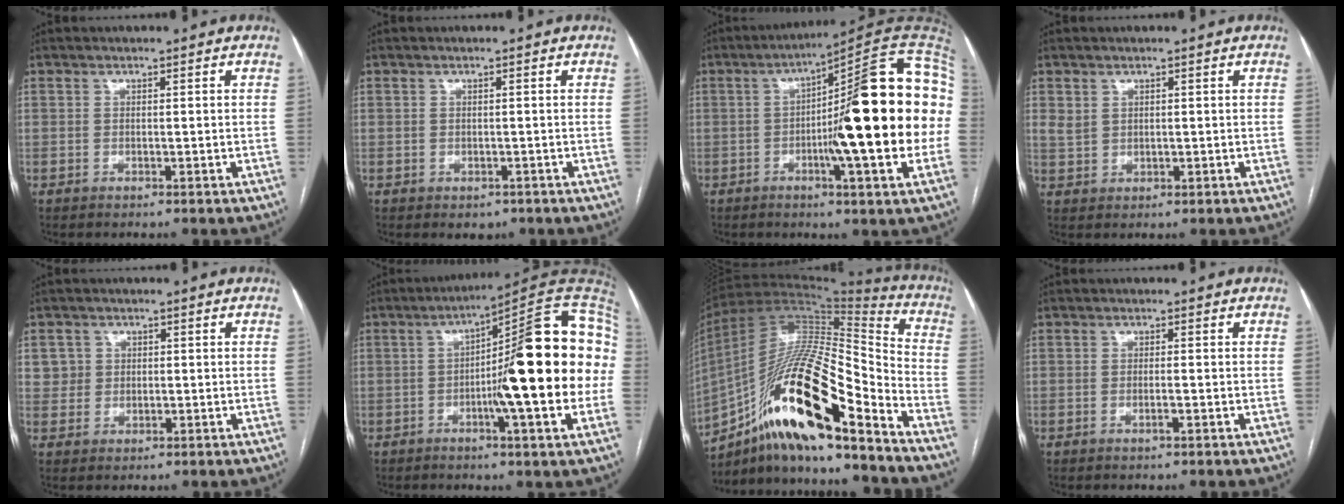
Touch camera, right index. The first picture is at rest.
{"total": 1.8, "force": [-0.9, 1.4, 0.6], "torque": [-0.005, 0.002, -0.003]}
{"total": 21.9, "force": [-1.3, 0.5, 21.8], "torque": [-0.242, 0.023, -0.026]}
{"total": 2.1, "force": [1.2, 1.6, 0.8], "torque": [-0.019, 0.001, 0.029]}
{"total": 2.9, "force": [0.7, 2.8, 0.0], "torque": [0.014, 0.003, 0.009]}
{"total": 20.1, "force": [-1.4, 0.5, 20.1], "torque": [-0.236, 0.021, -0.027]}
{"total": 23.7, "force": [-13.4, 3.9, 19.2], "torque": [-0.355, -0.005, -0.234]}
{"total": 1.1, "force": [-0.5, 0.0, 1.0], "torque": [-0.022, -0.001, -0.008]}